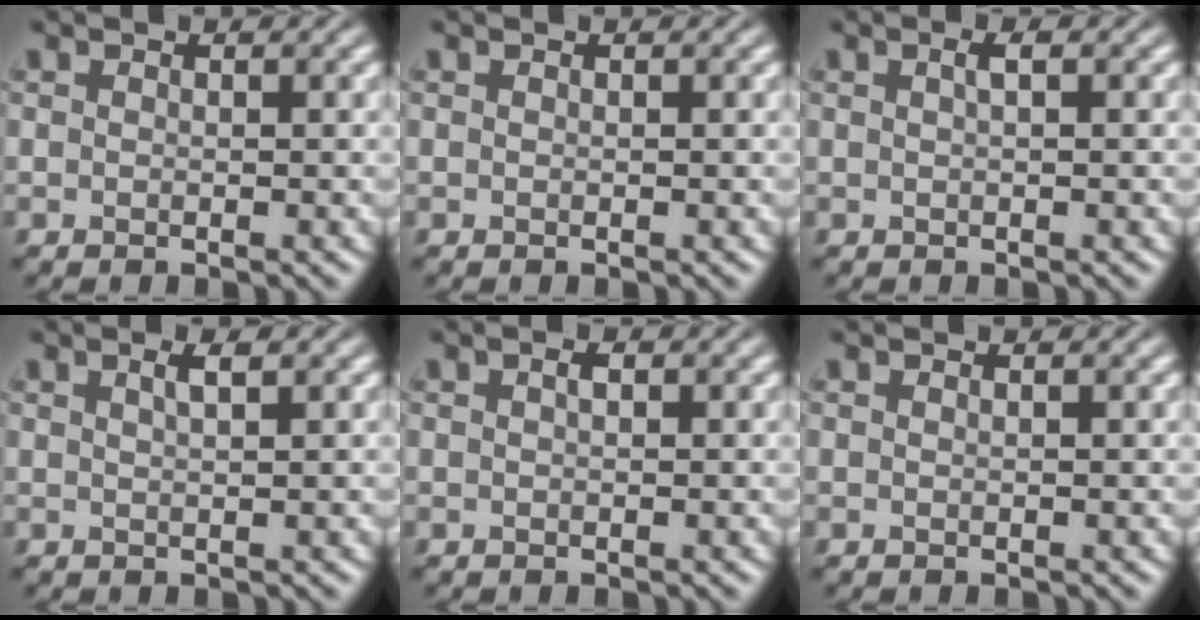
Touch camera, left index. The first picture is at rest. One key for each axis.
{"total": 0.0}
{"total": 1.1, "fx": 0.3, "fy": 0.2, "fz": 1.0, "tx": -0.018, "ty": 0.007, "tz": 0.005}
{"total": 1.5, "fx": 0.8, "fy": 0.4, "fz": 1.2, "tx": -0.016, "ty": 0.005, "tz": 0.011}
{"total": 0.7, "fx": 0.2, "fy": 0.3, "fz": 0.6, "tx": -0.012, "ty": 0.003, "tz": 0.003}
{"total": 0.0}